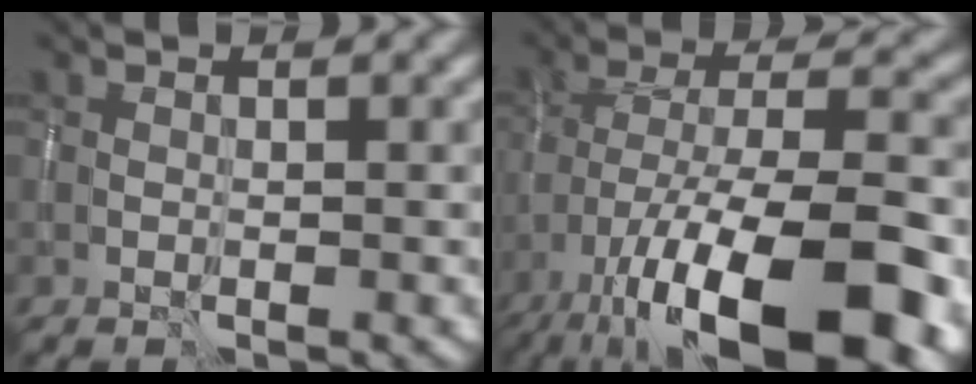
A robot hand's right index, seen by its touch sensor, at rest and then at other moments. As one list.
[{"total": 16.9, "force": [-9.4, 6.5, 12.5], "torque": [-0.207, -0.010, -0.143]}]